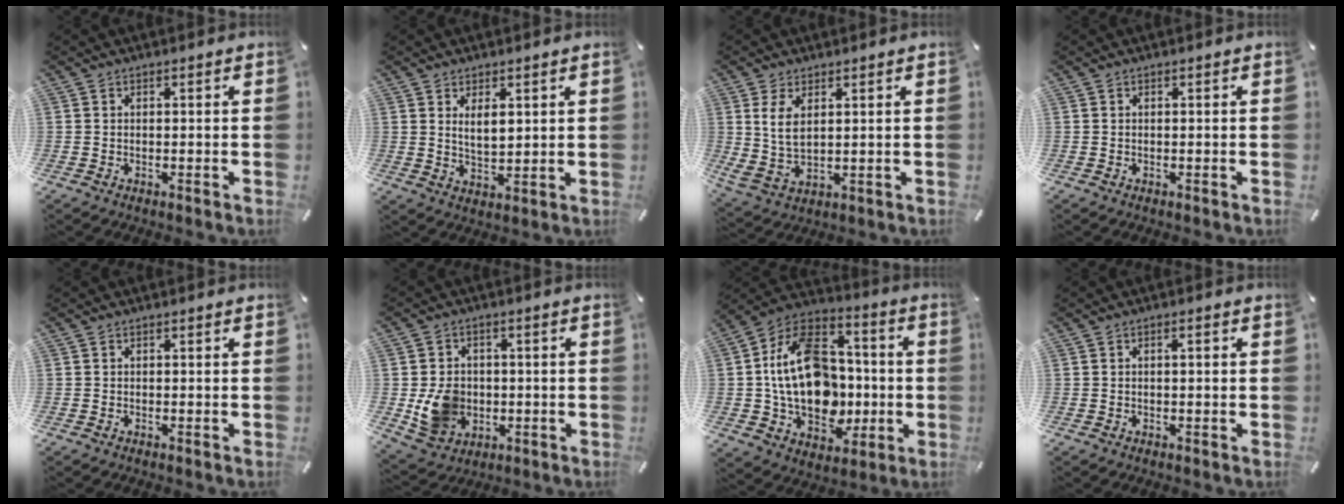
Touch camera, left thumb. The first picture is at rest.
{"total": 4.8, "force": [2.3, 2.2, 3.5], "torque": [-0.060, -0.007, 0.038]}
{"total": 6.2, "force": [2.6, 2.9, 4.8], "torque": [-0.114, -0.013, 0.042]}
{"total": 0.0}
{"total": 0.0}
{"total": 9.0, "force": [-0.9, 8.1, 3.8], "torque": [-0.069, 0.007, -0.014]}
{"total": 21.6, "force": [-1.4, 16.1, 14.3], "torque": [-0.275, 0.015, -0.018]}
{"total": 1.4, "force": [0.1, 0.4, 1.3], "torque": [-0.024, 0.001, 0.000]}